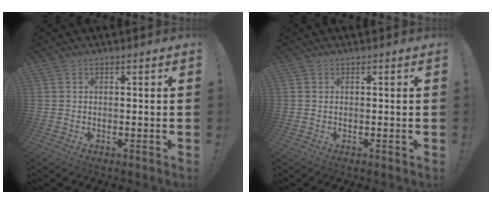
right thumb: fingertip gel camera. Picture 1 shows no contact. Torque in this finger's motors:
{"motor_torque": [-0.17, -0.02, -0.21, 0.12, 0.05]}